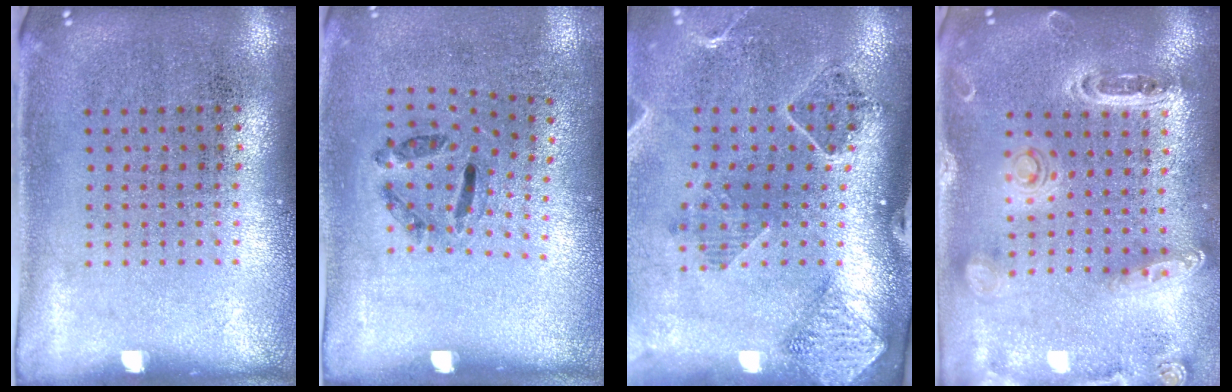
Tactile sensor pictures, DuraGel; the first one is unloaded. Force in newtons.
{"total": 1.4, "press": 0.8, "slide": 1.2}
{"total": 1.6, "press": 1.6, "slide": 0.2}
{"total": 1.3, "press": 1.3, "slide": 0.2}